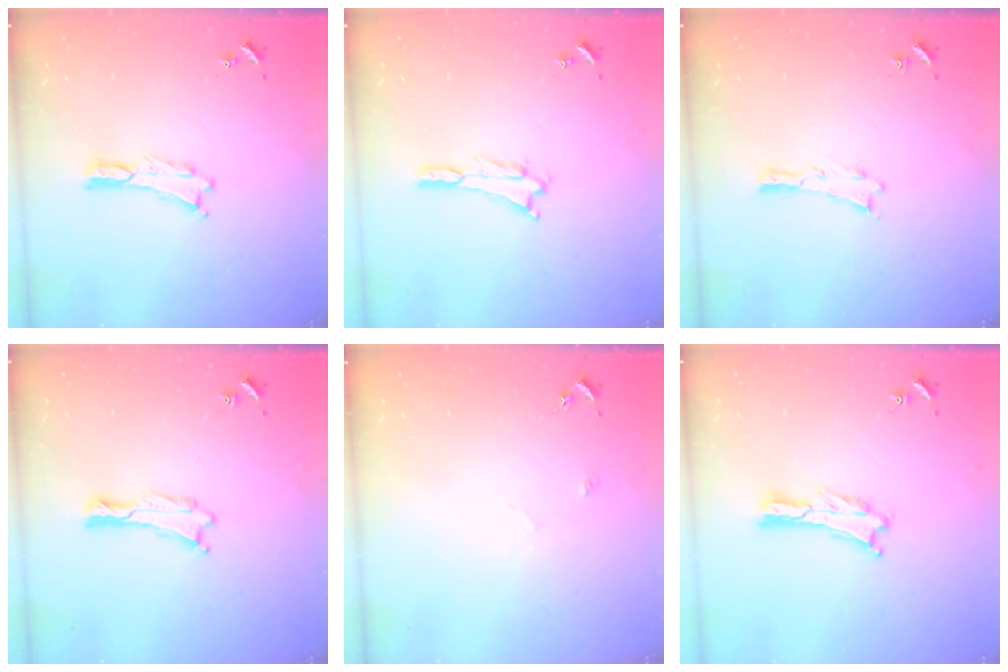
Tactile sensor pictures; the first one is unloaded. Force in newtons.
{"total": 0.7, "press": 0.7, "slide": 0.2}
{"total": 0.0}
{"total": 0.0}
{"total": 2.5, "press": 2.5, "slide": 0.2}
{"total": 0.6, "press": 0.6, "slide": 0.2}